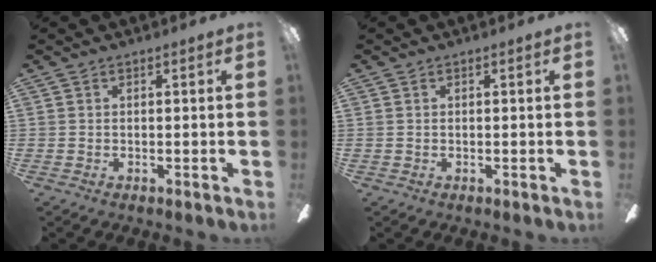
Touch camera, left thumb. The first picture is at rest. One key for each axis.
{"total": 0.0}